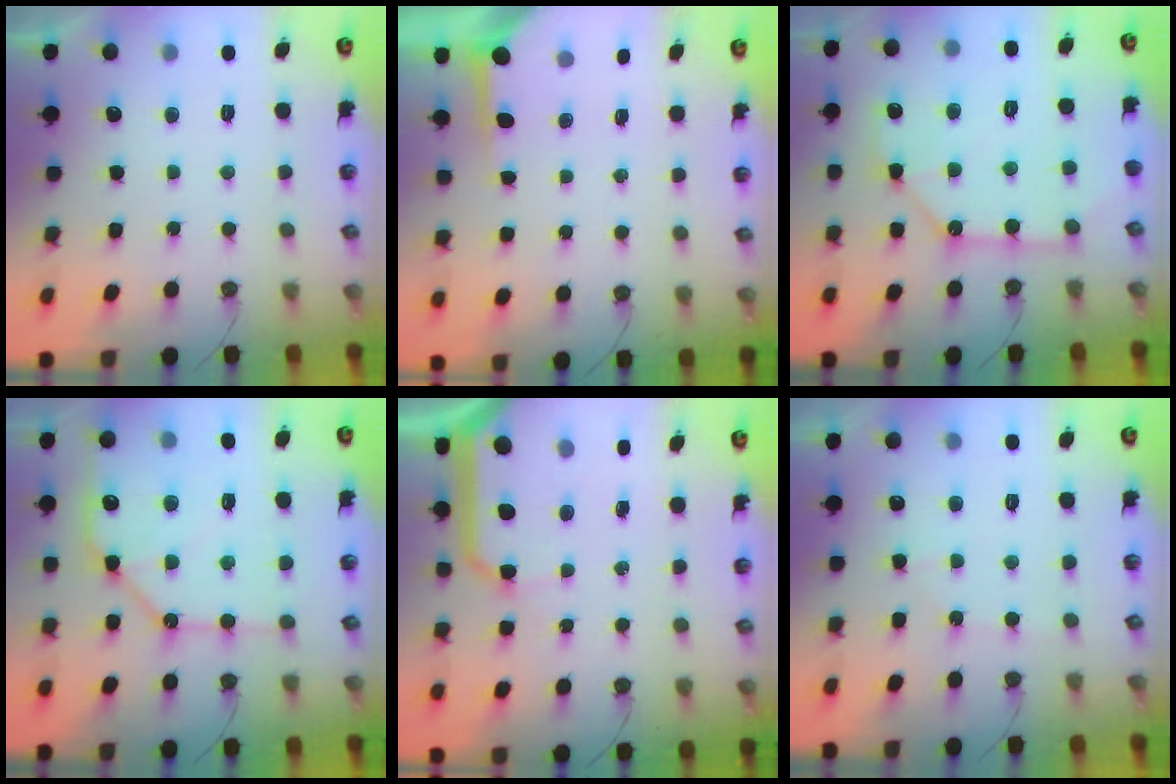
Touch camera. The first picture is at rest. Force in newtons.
{"total": 4.0, "press": 3.9, "slide": 0.5}
{"total": 14.3, "press": 14.2, "slide": 1.6}
{"total": 16.6, "press": 16.5, "slide": 1.9}
{"total": 14.1, "press": 14.0, "slide": 1.9}
{"total": 4.7, "press": 4.7, "slide": 0.5}